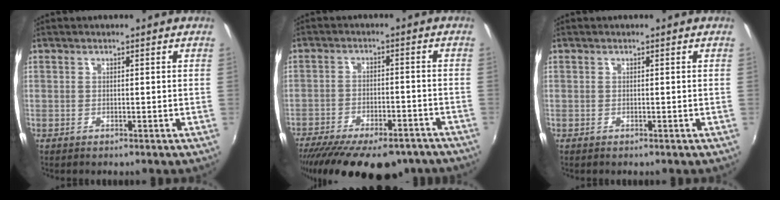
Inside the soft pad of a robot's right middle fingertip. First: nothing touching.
{"total": 22.3, "force": [-17.3, 8.3, 11.3], "torque": [-0.220, -0.032, -0.236]}
{"total": 0.0}